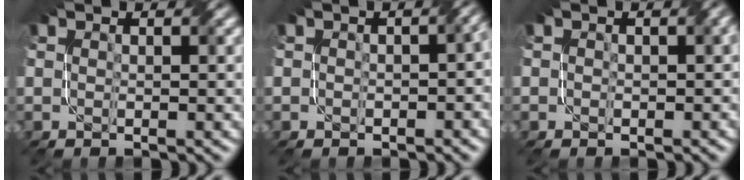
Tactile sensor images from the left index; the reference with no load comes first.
{"total": 3.5, "force": [-0.2, 2.1, 2.8], "torque": [-0.014, 0.000, 0.004]}
{"total": 1.3, "force": [0.1, 1.0, 0.8], "torque": [-0.010, 0.001, 0.001]}